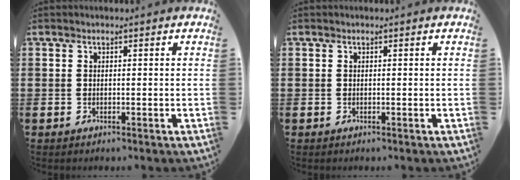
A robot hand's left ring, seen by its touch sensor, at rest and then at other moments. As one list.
[{"total": 0.0}]